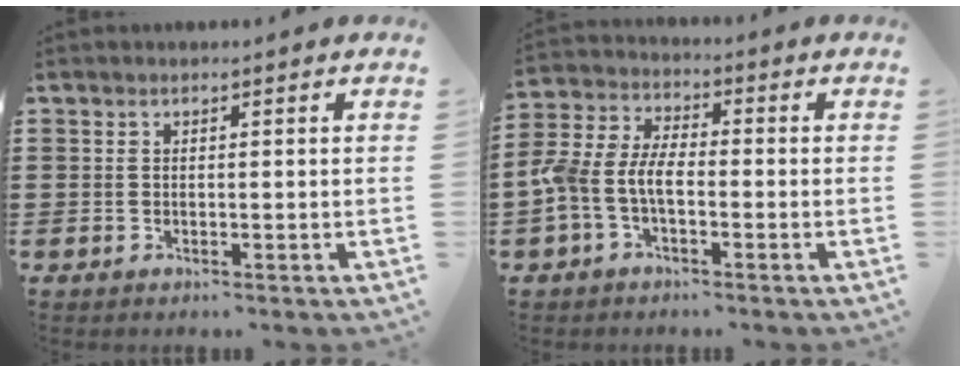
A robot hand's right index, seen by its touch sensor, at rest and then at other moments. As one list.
[{"total": 5.8, "force": [-2.2, 3.1, 4.4], "torque": [-0.128, -0.006, -0.054]}]